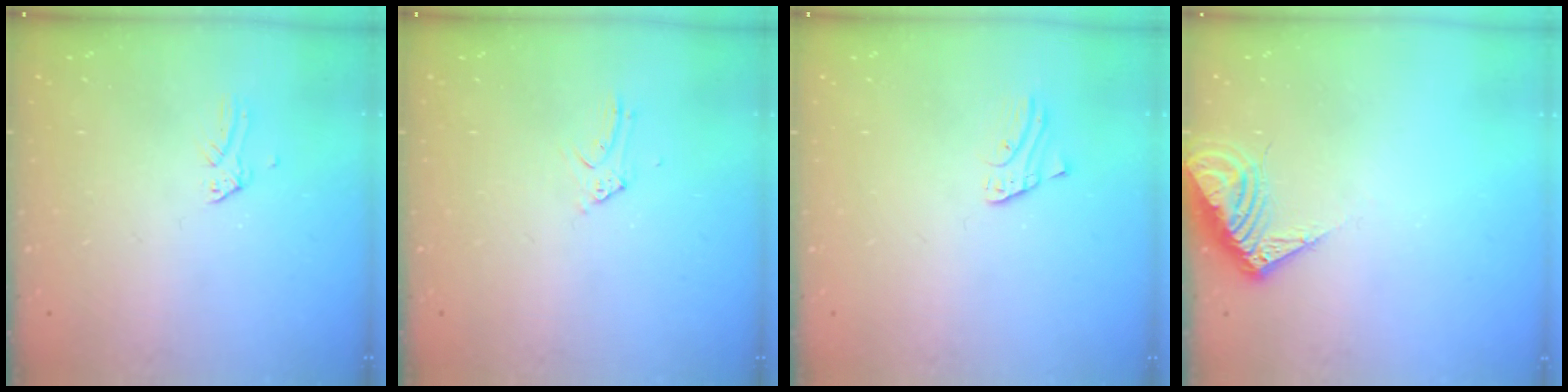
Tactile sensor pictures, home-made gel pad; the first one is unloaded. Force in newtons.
{"total": 4.2, "press": 4.2, "slide": 0.4}
{"total": 1.3, "press": 1.2, "slide": 0.1}
{"total": 8.2, "press": 8.2, "slide": 0.8}